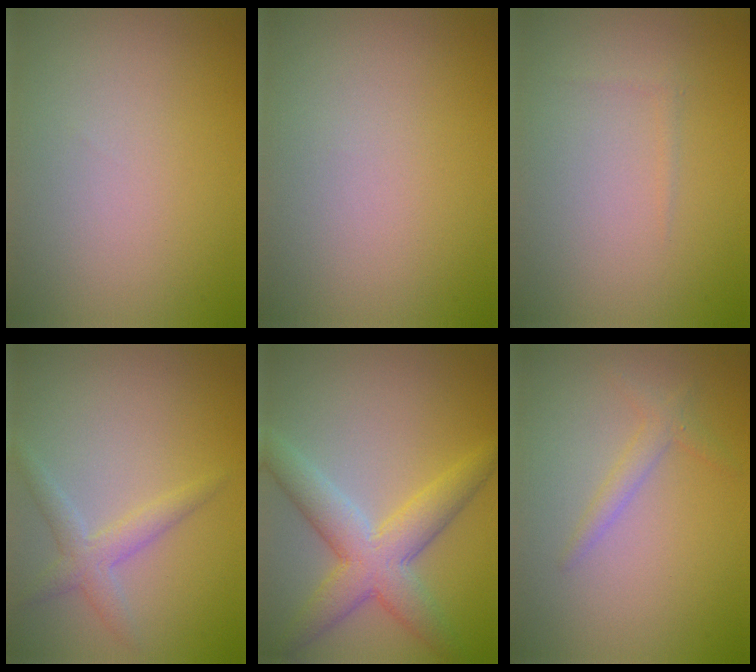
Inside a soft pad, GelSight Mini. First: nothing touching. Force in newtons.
{"total": 0.0}
{"total": 0.5, "press": 0.5, "slide": 0.1}
{"total": 2.4, "press": 2.4, "slide": 0.1}
{"total": 5.8, "press": 5.8, "slide": 0.0}
{"total": 1.5, "press": 1.5, "slide": 0.1}